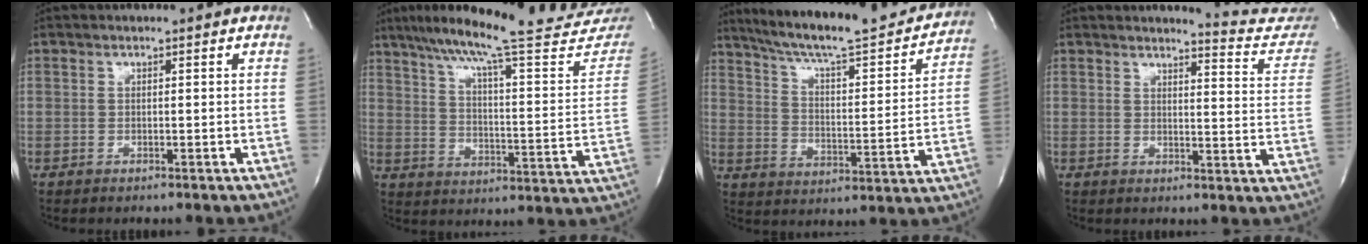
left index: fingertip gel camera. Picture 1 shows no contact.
{"total": 29.0, "force": [25.5, 1.9, 13.6], "torque": [-0.213, -0.065, 0.331]}
{"total": 24.9, "force": [22.0, 3.2, 11.2], "torque": [-0.179, -0.025, 0.303]}
{"total": 10.6, "force": [10.5, 0.2, 0.6], "torque": [0.006, -0.085, 0.098]}